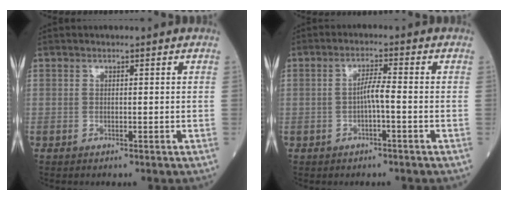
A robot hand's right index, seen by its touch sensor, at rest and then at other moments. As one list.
[{"total": 2.8, "force": [-0.8, 0.0, 2.7], "torque": [-0.044, 0.006, -0.015]}]